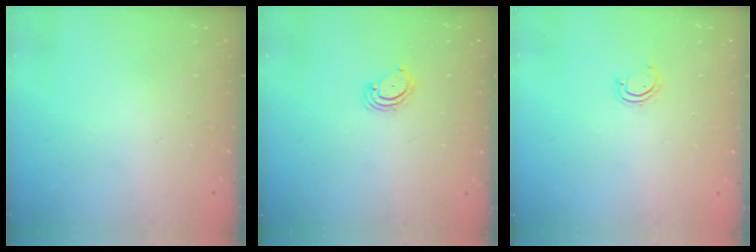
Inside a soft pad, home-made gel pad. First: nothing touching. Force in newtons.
{"total": 3.8, "press": 3.8, "slide": 0.3}
{"total": 3.5, "press": 3.5, "slide": 0.3}